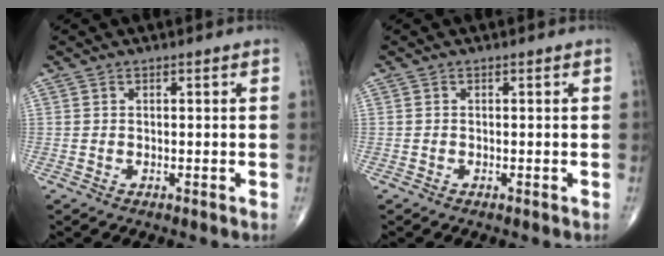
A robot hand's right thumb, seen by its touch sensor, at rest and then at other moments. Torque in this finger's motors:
{"motor_torque": [0.18, 0.13, -0.32, -0.27, 0.02]}